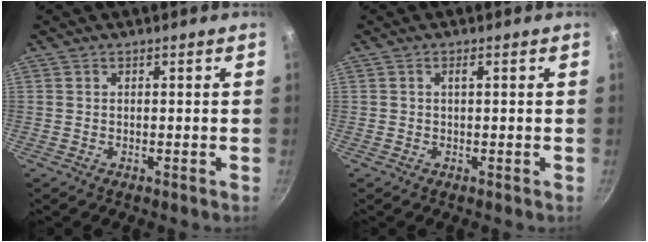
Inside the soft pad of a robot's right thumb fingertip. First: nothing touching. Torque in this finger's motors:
{"motor_torque": [0.65, 0.50, 0.34, 0.18, 0.01]}